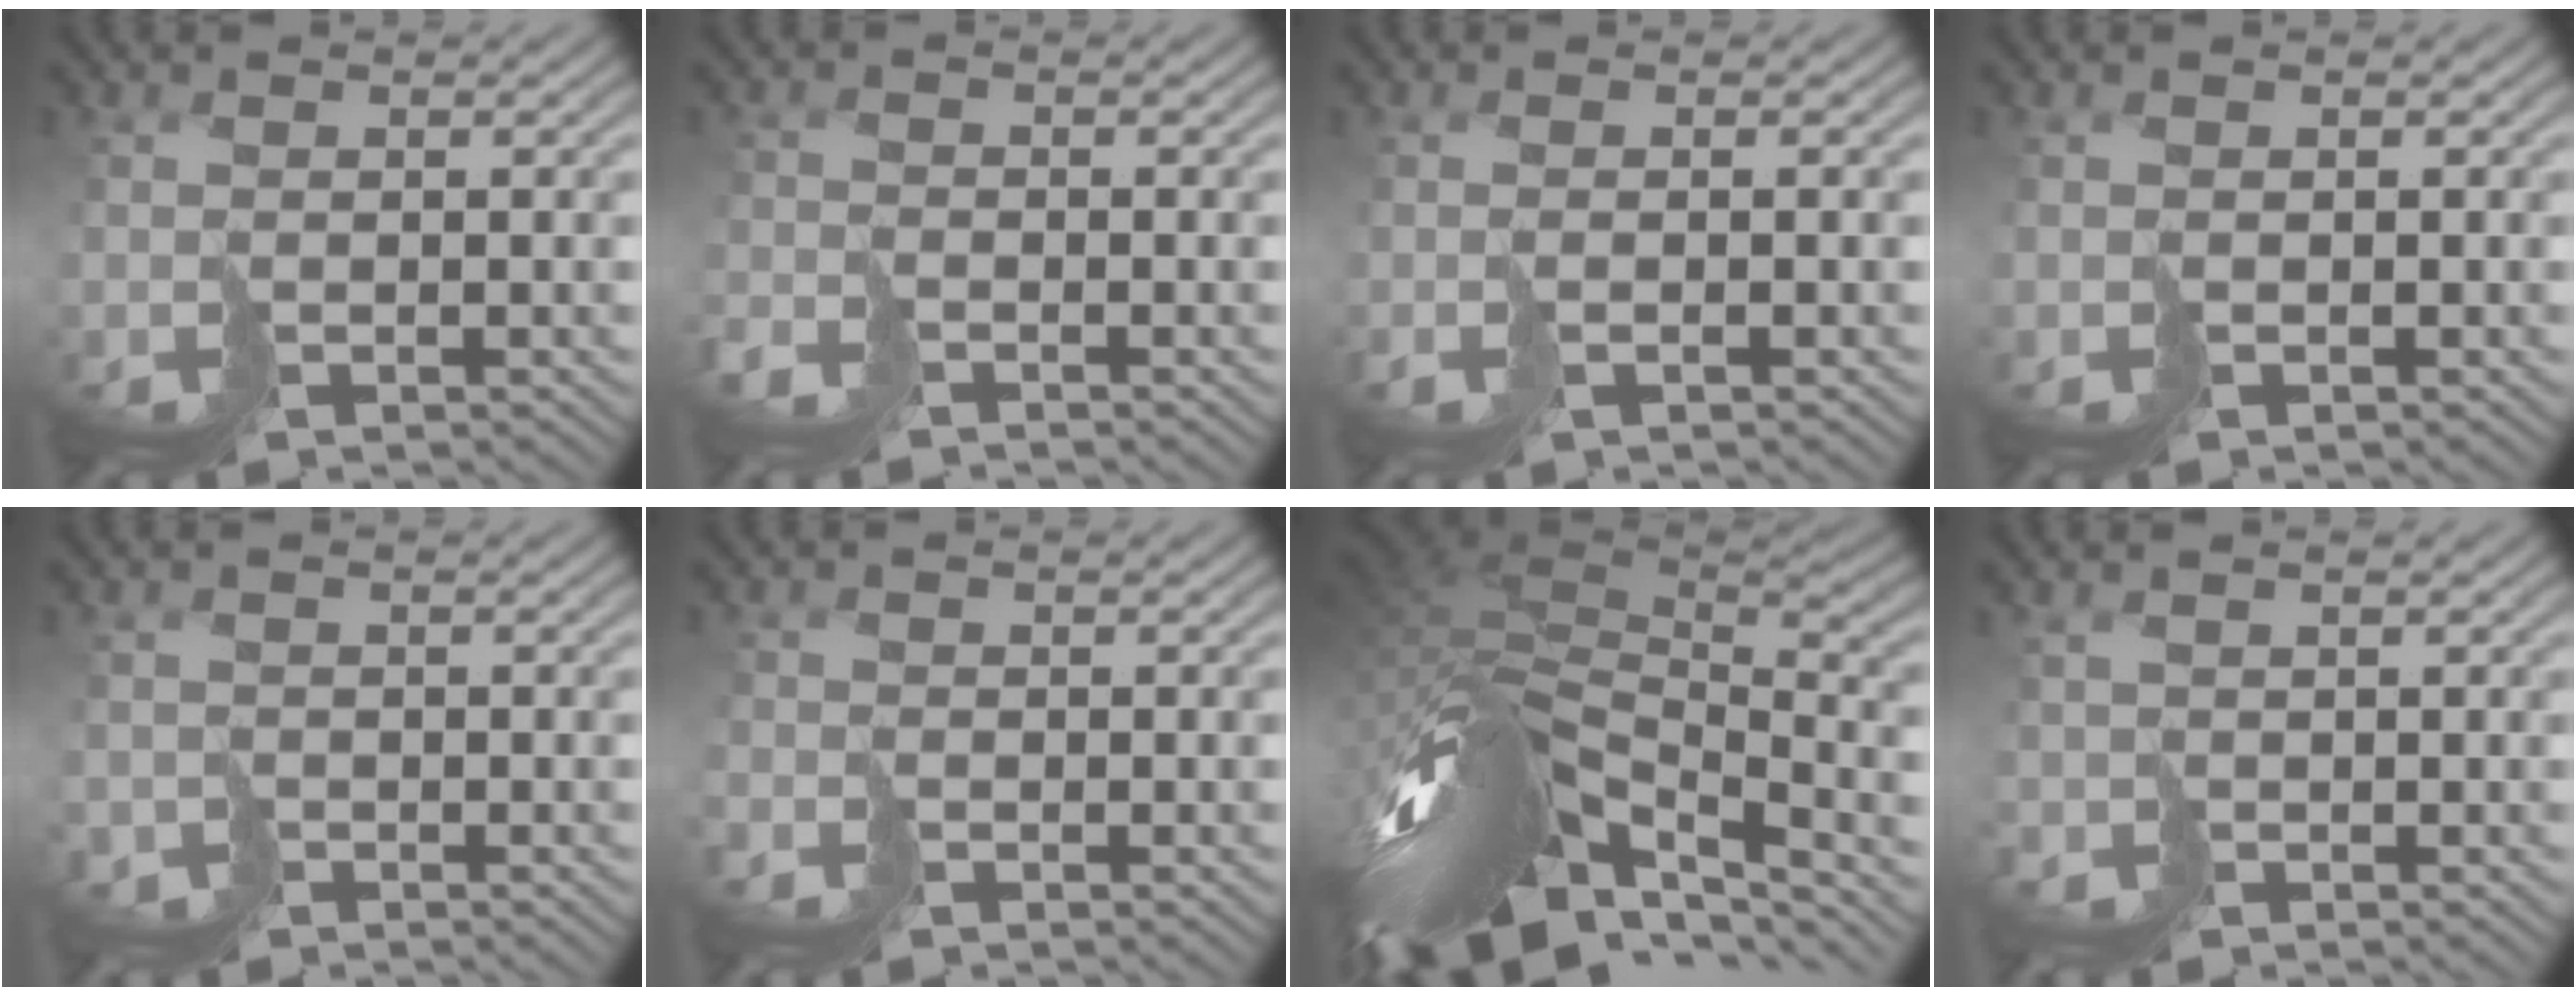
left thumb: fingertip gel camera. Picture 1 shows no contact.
{"total": 2.7, "force": [-2.4, 0.9, 0.9], "torque": [-0.028, -0.011, -0.055]}
{"total": 1.1, "force": [-0.5, 0.3, 1.0], "torque": [-0.014, -0.002, -0.013]}
{"total": 0.0}
{"total": 1.8, "force": [-0.7, 0.1, -1.7], "torque": [0.039, -0.003, -0.010]}
{"total": 1.6, "force": [-1.3, 0.9, 0.3], "torque": [-0.012, -0.008, -0.030]}
{"total": 13.3, "force": [-4.6, 6.8, 10.5], "torque": [-0.249, -0.014, -0.066]}
{"total": 1.2, "force": [-0.6, 0.1, -1.0], "torque": [0.020, -0.010, -0.009]}